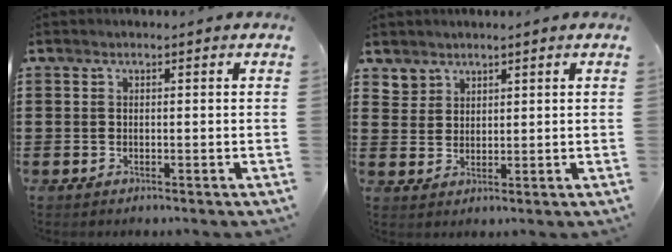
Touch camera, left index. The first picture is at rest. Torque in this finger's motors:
{"motor_torque": [0.32, -0.41, -0.01, 0.00]}